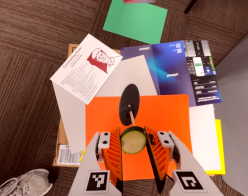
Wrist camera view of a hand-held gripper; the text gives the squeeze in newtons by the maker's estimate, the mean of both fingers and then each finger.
{"total": 9.4, "left": 10.2, "right": 8.6}